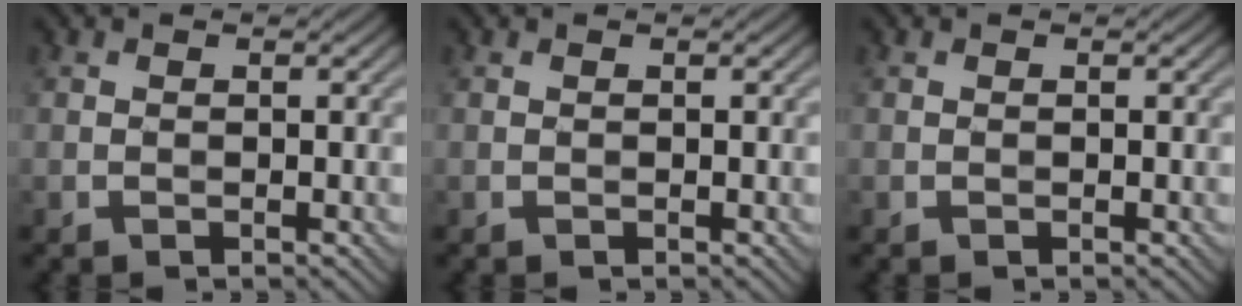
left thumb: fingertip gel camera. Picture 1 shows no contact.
{"total": 0.0}
{"total": 0.0}